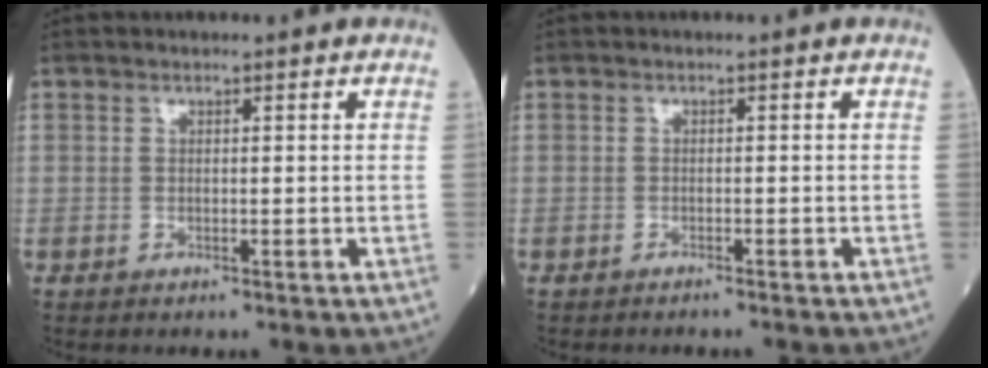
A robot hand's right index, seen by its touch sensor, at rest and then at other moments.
{"total": 1.7, "force": [-1.6, -0.1, 0.6], "torque": [-0.011, 0.001, -0.019]}